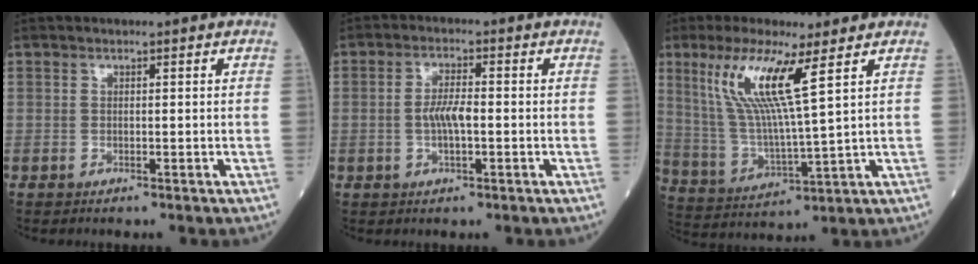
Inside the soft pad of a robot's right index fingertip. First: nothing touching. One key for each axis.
{"total": 4.1, "fx": -0.5, "fy": 1.0, "fz": 3.9, "tx": -0.084, "ty": 0.004, "tz": -0.008}
{"total": 12.0, "fx": 5.6, "fy": 0.1, "fz": 10.7, "tx": -0.231, "ty": -0.003, "tz": 0.113}